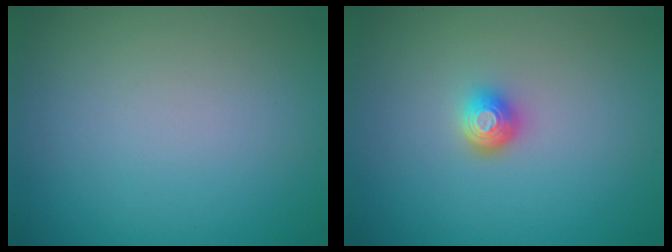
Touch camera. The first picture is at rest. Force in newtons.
{"total": 1.8, "press": 1.3, "slide": 1.2}